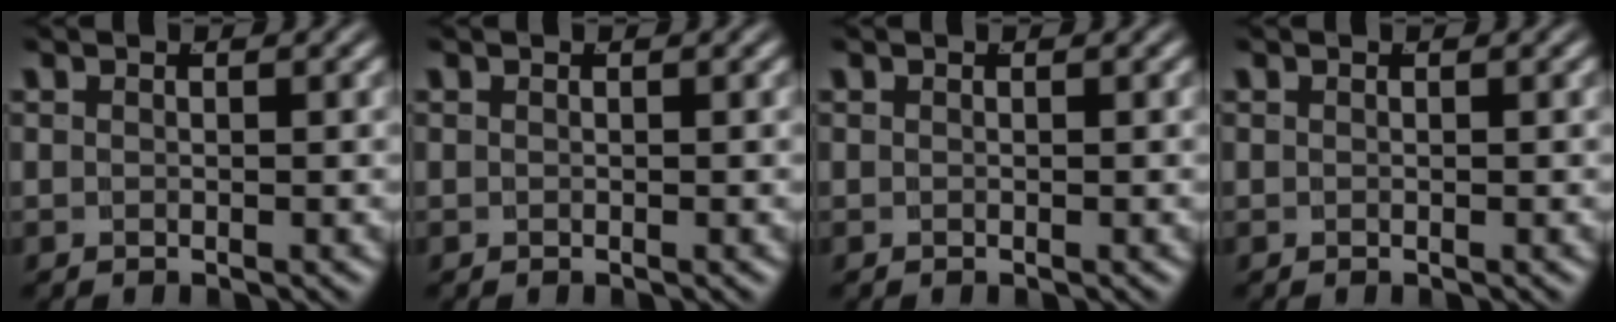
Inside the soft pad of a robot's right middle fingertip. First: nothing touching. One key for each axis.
{"total": 0.0}
{"total": 0.0}
{"total": 0.0}